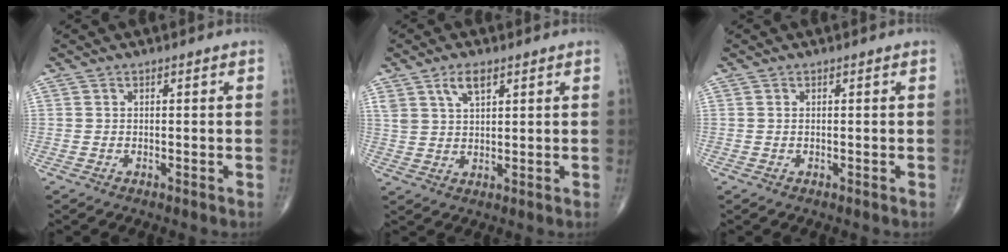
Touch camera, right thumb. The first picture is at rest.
{"total": 4.8, "force": [2.8, 2.1, 3.2], "torque": [-0.055, -0.011, 0.057]}
{"total": 0.0}